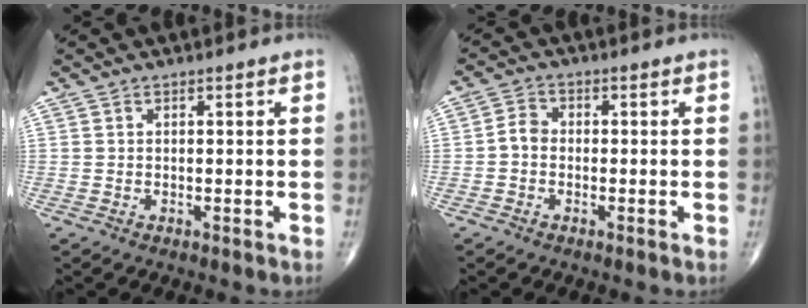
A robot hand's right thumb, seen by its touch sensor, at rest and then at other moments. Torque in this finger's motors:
{"motor_torque": [0.21, 1.04, 0.47, 0.06, 0.02]}